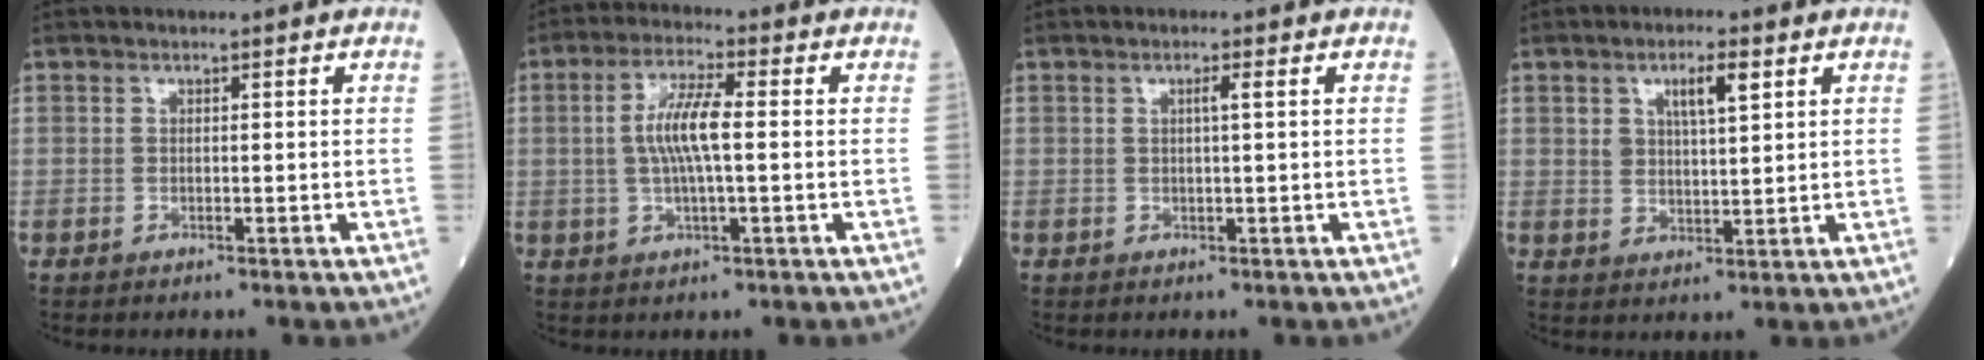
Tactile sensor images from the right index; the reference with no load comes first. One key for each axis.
{"total": 6.9, "fx": 0.3, "fy": 1.0, "fz": 6.9, "tx": -0.142, "ty": 0.006, "tz": 0.003}
{"total": 1.3, "fx": 0.3, "fy": -0.3, "fz": 1.2, "tx": -0.021, "ty": 0.002, "tz": 0.005}
{"total": 5.0, "fx": 2.5, "fy": 1.5, "fz": 4.0, "tx": -0.074, "ty": 0.006, "tz": 0.048}